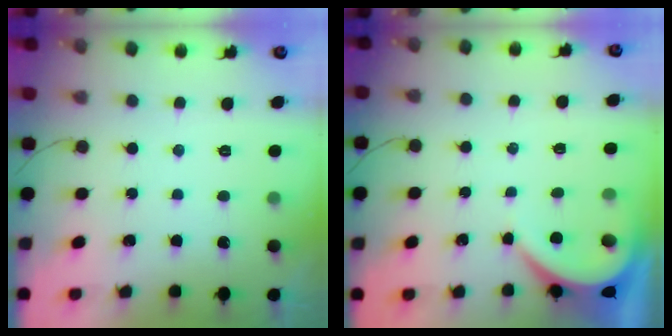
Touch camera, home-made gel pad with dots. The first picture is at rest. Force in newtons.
{"total": 3.9, "press": 3.9, "slide": 0.5}